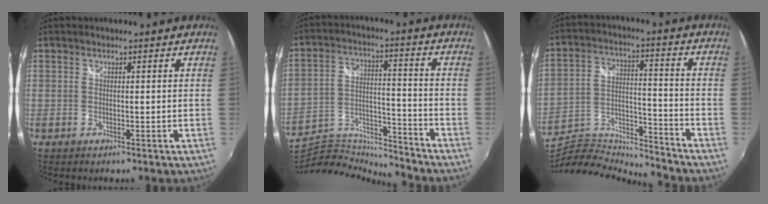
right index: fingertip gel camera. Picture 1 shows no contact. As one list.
[{"total": 13.9, "force": [-13.3, 2.5, 3.3], "torque": [-0.071, 0.012, -0.240]}, {"total": 13.1, "force": [-12.5, 2.3, 3.5], "torque": [-0.075, 0.014, -0.234]}]